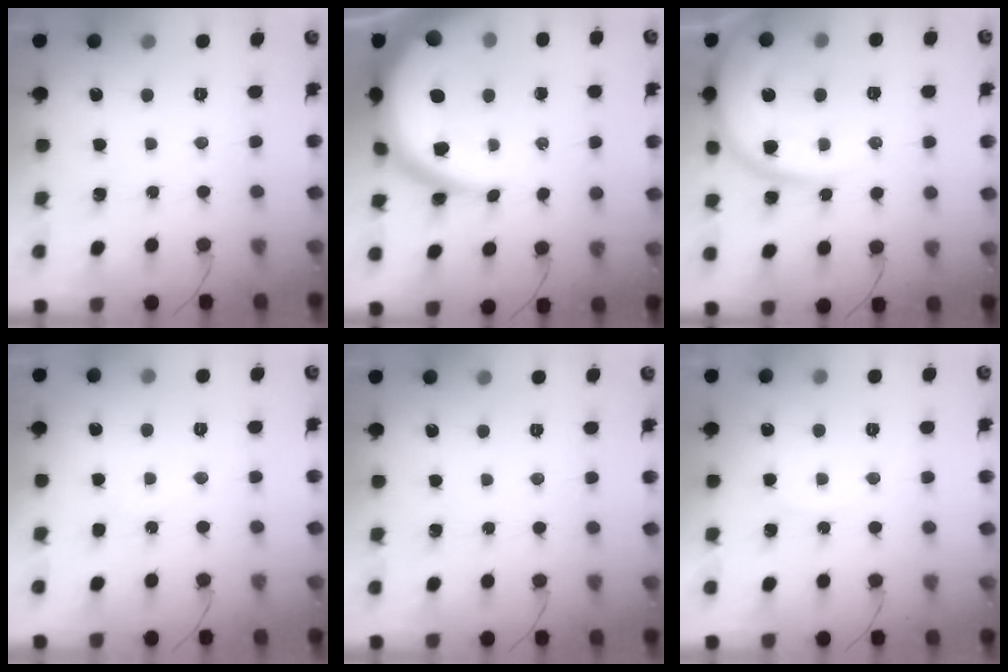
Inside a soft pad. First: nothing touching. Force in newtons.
{"total": 18.6, "press": 18.5, "slide": 1.5}
{"total": 13.5, "press": 13.4, "slide": 1.6}
{"total": 4.9, "press": 4.8, "slide": 0.4}
{"total": 0.0}
{"total": 3.0, "press": 3.0, "slide": 0.4}